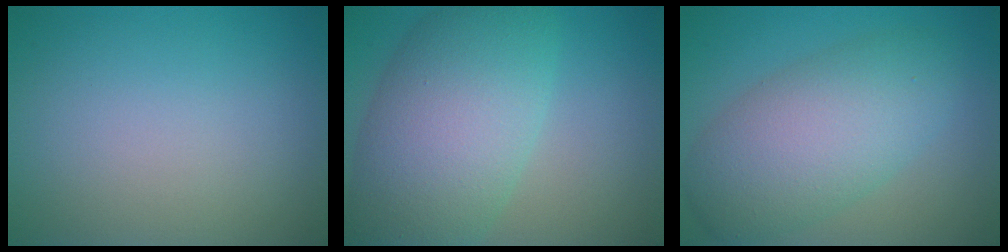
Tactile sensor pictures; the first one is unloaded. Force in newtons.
{"total": 10.0, "press": 10.0, "slide": 0.3}
{"total": 7.5, "press": 7.5, "slide": 0.1}